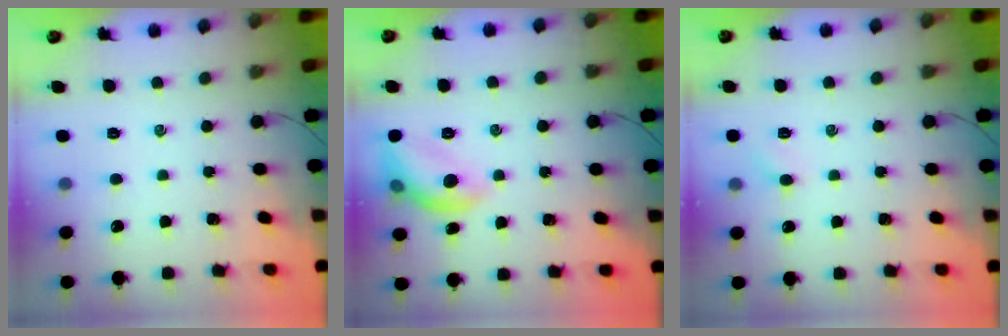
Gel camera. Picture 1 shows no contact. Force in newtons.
{"total": 10.9, "press": 10.9, "slide": 1.0}
{"total": 2.4, "press": 2.3, "slide": 0.7}